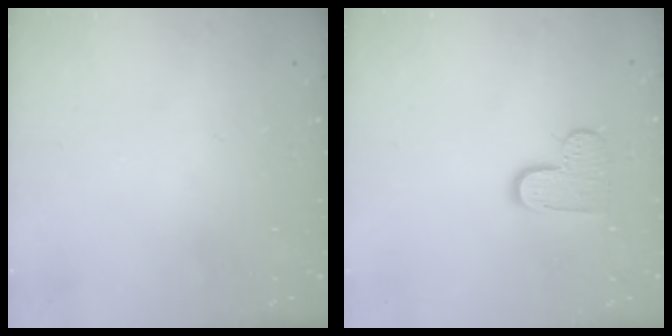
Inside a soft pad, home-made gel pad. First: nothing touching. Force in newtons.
{"total": 8.5, "press": 8.4, "slide": 0.4}